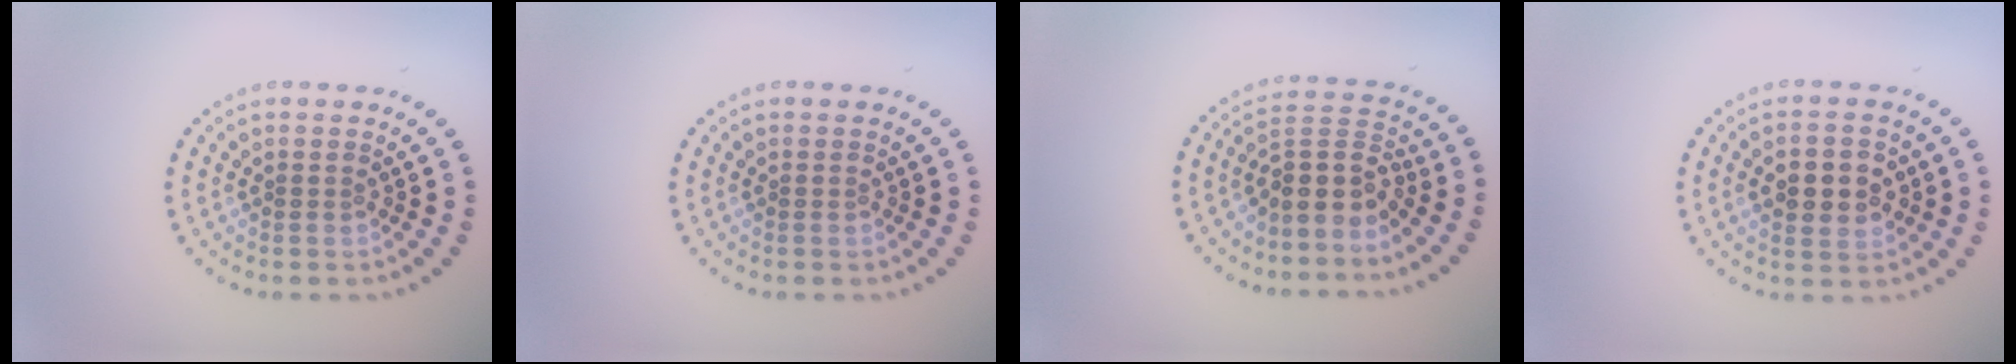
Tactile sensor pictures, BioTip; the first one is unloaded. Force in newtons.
{"total": 0.0}
{"total": 3.7, "press": 2.9, "slide": 2.4}
{"total": 4.2, "press": 4.2, "slide": 0.3}